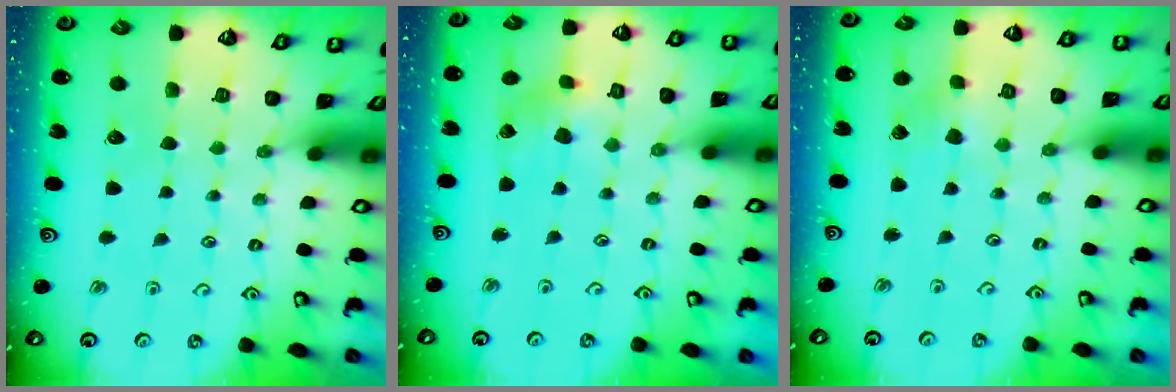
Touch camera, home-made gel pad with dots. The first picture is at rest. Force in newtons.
{"total": 3.8, "press": 3.8, "slide": 0.4}
{"total": 2.6, "press": 2.6, "slide": 0.5}